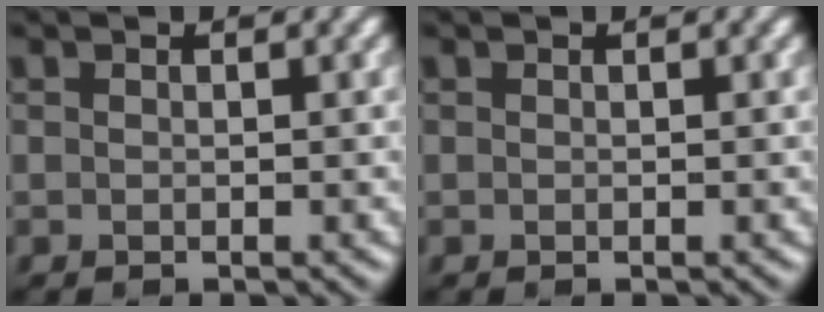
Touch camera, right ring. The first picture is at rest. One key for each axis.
{"total": 0.0}